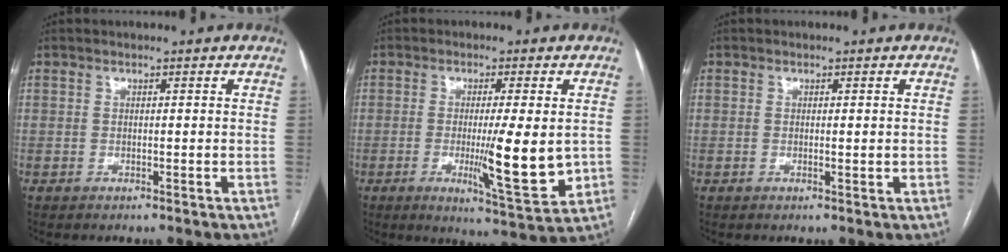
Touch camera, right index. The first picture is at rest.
{"total": 10.7, "force": [-1.2, 1.4, 10.6], "torque": [-0.155, -0.022, -0.014]}
{"total": 1.0, "force": [0.0, 0.3, 0.9], "torque": [-0.013, -0.003, 0.002]}